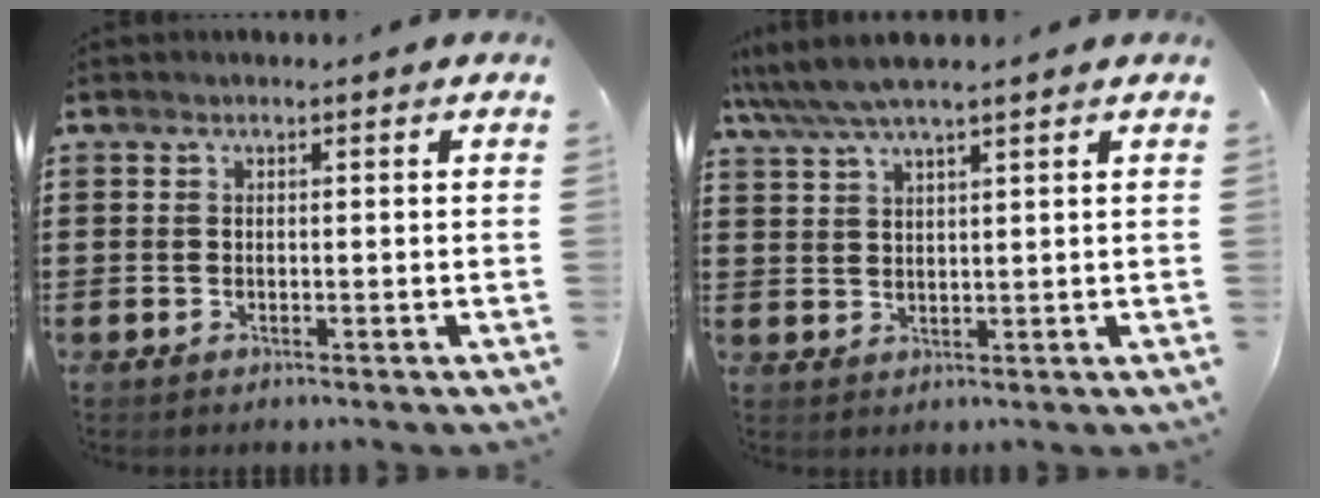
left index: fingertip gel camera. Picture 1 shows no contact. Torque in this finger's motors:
{"motor_torque": [1.61, -0.52, 0.56, 0.21]}